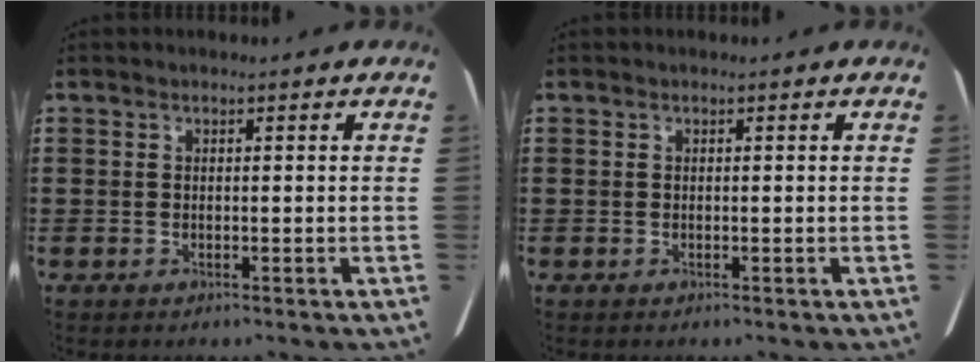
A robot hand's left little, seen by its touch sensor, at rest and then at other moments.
{"total": 0.0}